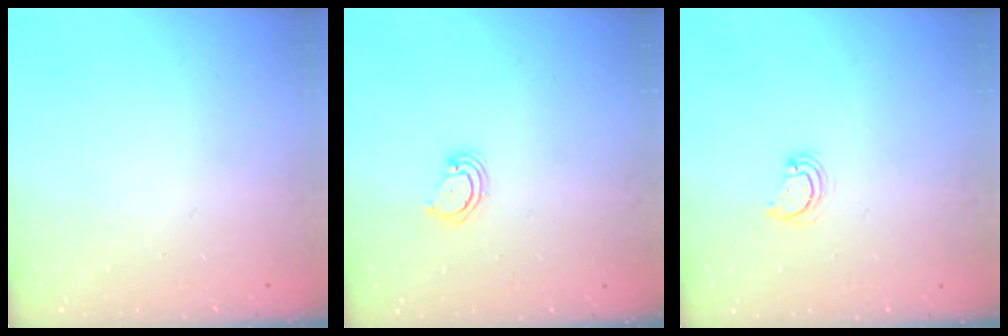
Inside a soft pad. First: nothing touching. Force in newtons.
{"total": 2.9, "press": 2.9, "slide": 0.3}
{"total": 3.3, "press": 3.3, "slide": 0.3}